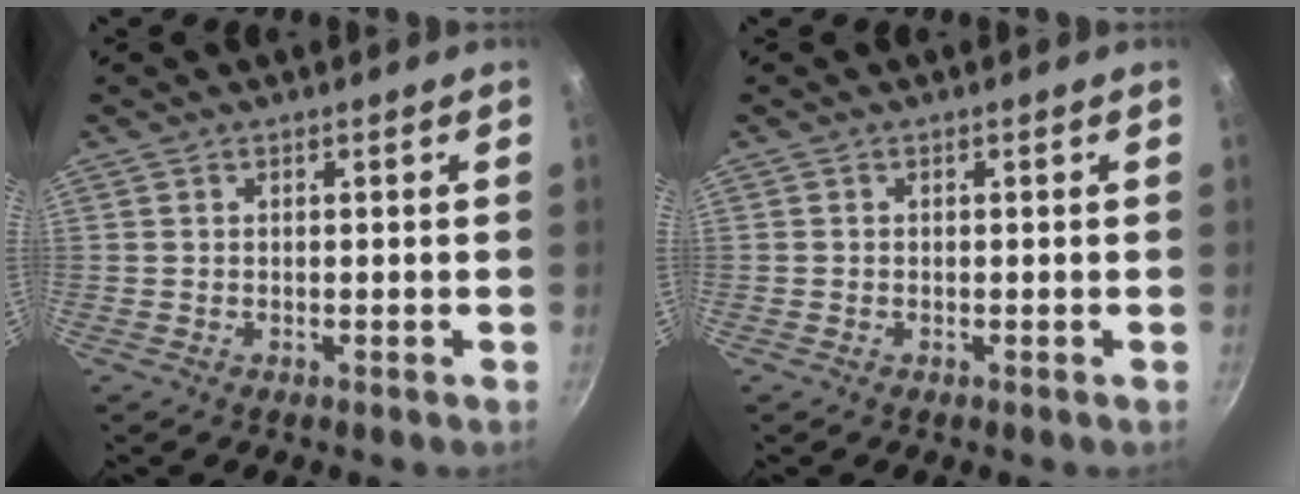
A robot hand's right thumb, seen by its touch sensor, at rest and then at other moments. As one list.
[{"total": 0.0}]